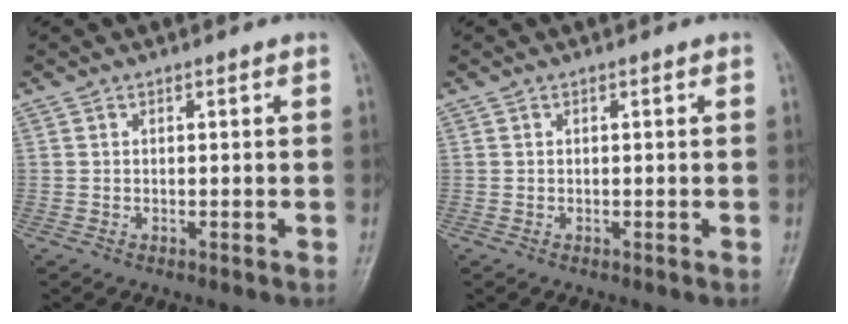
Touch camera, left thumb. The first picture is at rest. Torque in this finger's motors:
{"motor_torque": [-0.01, 0.01, 0.02, -0.05, 0.00]}